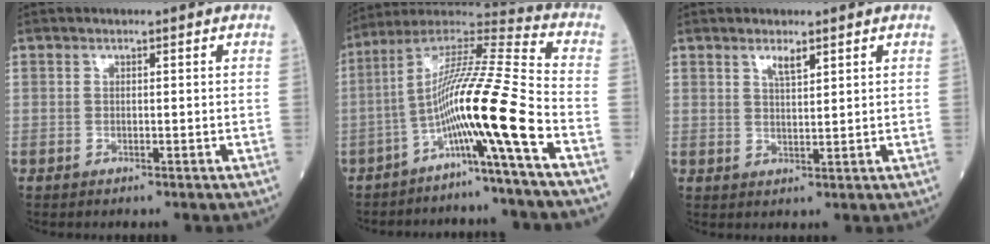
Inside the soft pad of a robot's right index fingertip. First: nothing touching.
{"total": 14.7, "force": [-5.8, -2.2, 13.4], "torque": [-0.248, 0.007, -0.115]}
{"total": 2.4, "force": [1.7, 0.4, 1.7], "torque": [-0.034, -0.001, 0.032]}